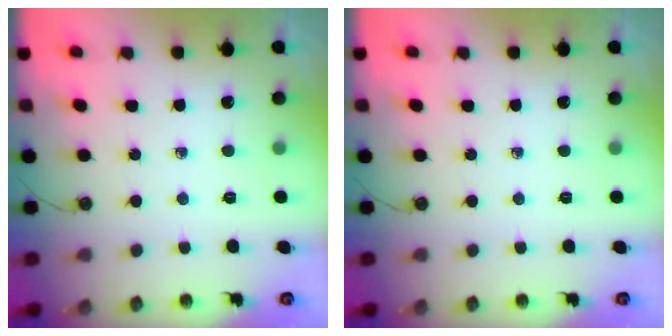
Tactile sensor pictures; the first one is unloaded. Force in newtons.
{"total": 0.0}